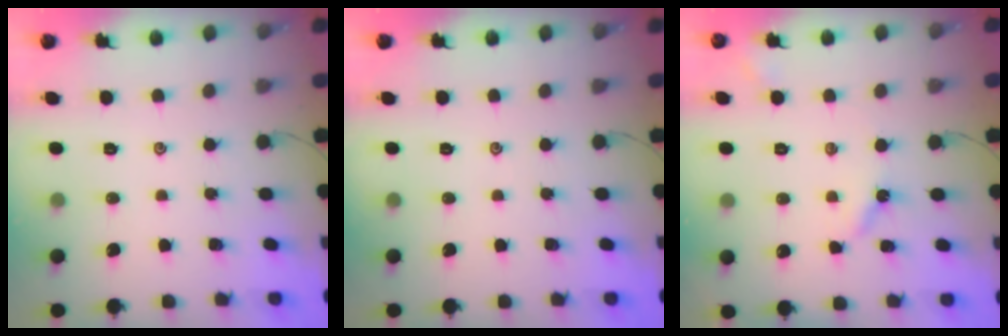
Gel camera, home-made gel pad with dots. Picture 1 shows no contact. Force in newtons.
{"total": 0.0}
{"total": 4.1, "press": 4.0, "slide": 0.6}